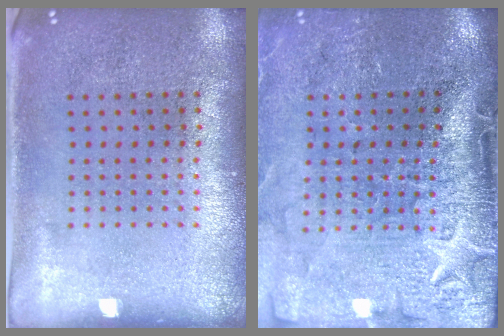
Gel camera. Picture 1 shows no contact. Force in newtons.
{"total": 4.5, "press": 3.8, "slide": 2.6}